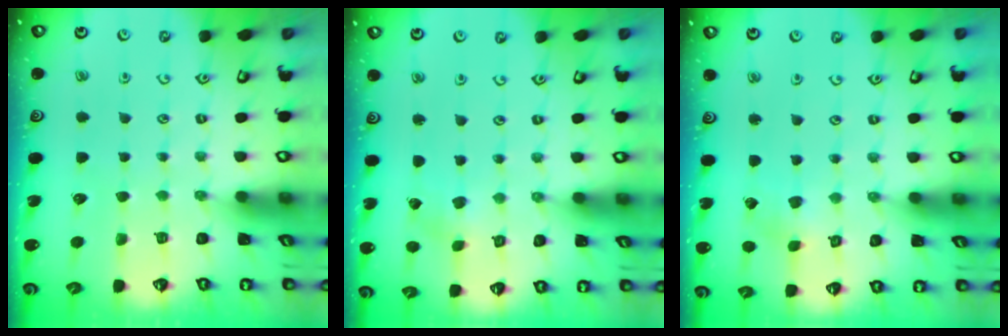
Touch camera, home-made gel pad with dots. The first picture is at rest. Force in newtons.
{"total": 0.0}
{"total": 1.5, "press": 1.5, "slide": 0.2}